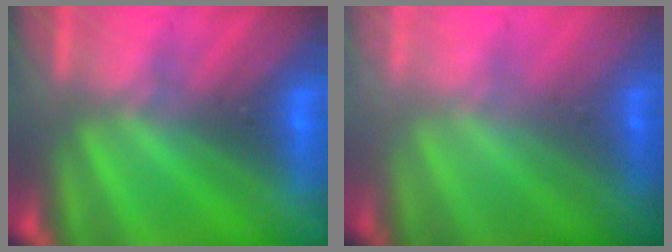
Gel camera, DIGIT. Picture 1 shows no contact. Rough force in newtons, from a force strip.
{"total": 2.2}